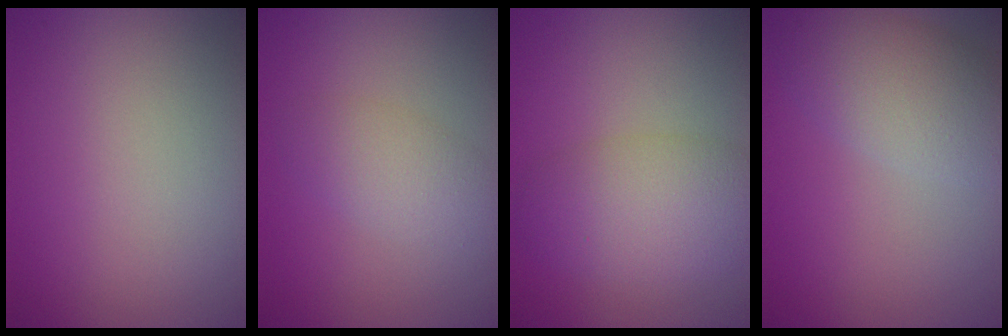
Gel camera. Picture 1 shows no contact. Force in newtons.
{"total": 2.7, "press": 2.7, "slide": 0.1}
{"total": 5.2, "press": 5.2, "slide": 0.1}
{"total": 4.7, "press": 4.7, "slide": 0.5}